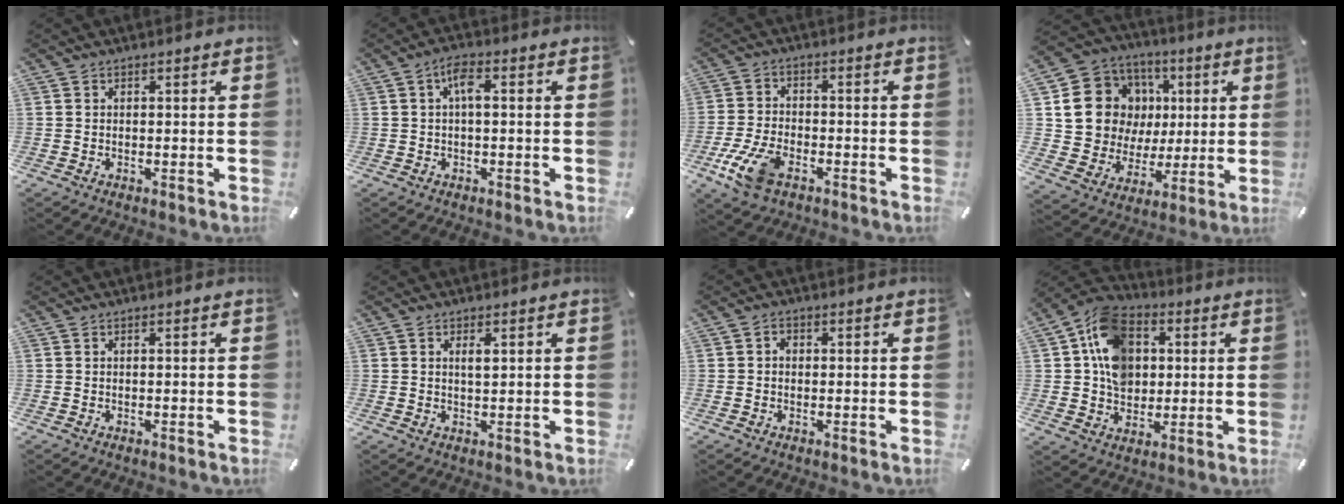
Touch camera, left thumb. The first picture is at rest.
{"total": 4.1, "force": [0.3, 1.7, 3.8], "torque": [-0.066, 0.012, 0.000]}
{"total": 9.4, "force": [-4.7, 5.0, 6.4], "torque": [-0.146, 0.008, -0.087]}
{"total": 15.7, "force": [3.5, 14.2, 5.8], "torque": [-0.087, -0.012, 0.085]}
{"total": 0.0}
{"total": 1.7, "force": [0.6, 0.6, 1.5], "torque": [-0.023, -0.002, 0.008]}
{"total": 1.4, "force": [-0.1, 1.2, 0.8], "torque": [-0.015, 0.006, -0.004]}
{"total": 13.5, "force": [2.5, 11.3, 7.0], "torque": [-0.138, -0.001, 0.047]}